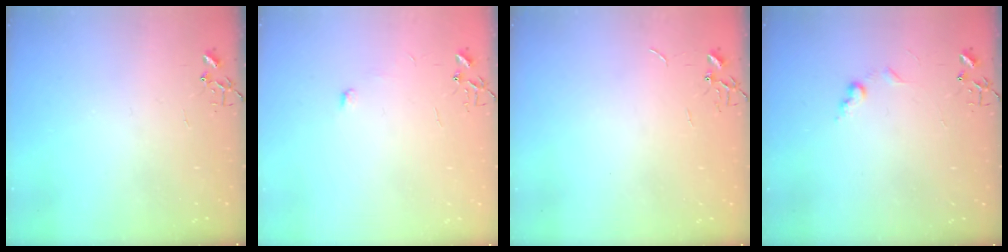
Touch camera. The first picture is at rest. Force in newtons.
{"total": 4.4, "press": 4.3, "slide": 0.5}
{"total": 0.8, "press": 0.8, "slide": 0.2}
{"total": 6.9, "press": 6.8, "slide": 1.0}